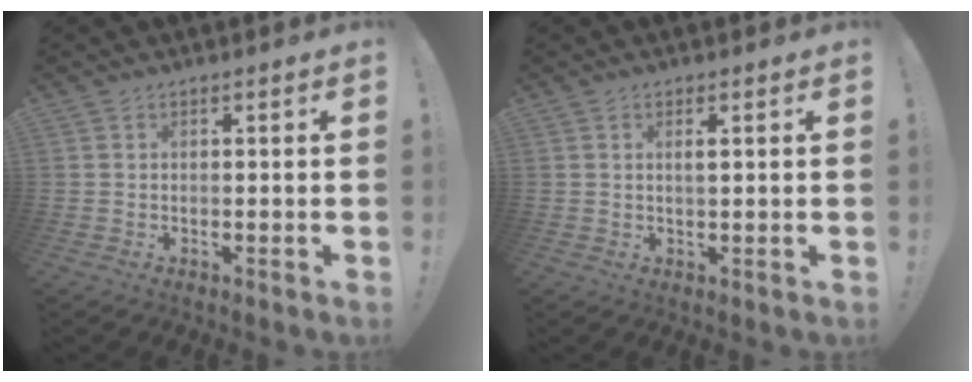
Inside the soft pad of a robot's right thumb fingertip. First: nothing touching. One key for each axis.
{"total": 1.6, "fx": 0.5, "fy": 0.1, "fz": 1.5, "tx": -0.023, "ty": -0.004, "tz": 0.006}